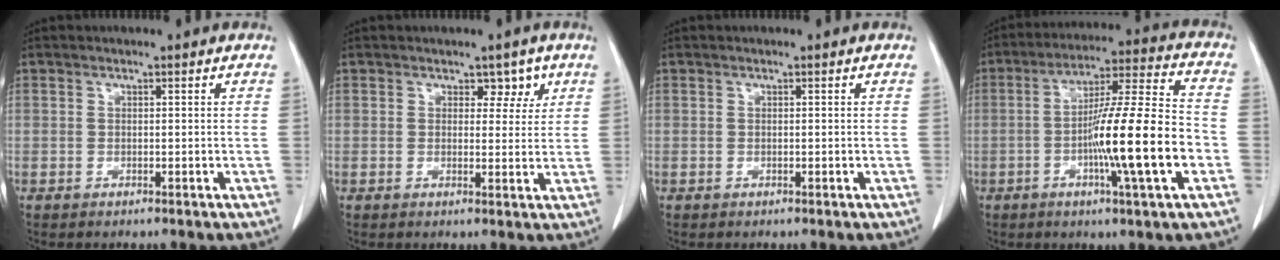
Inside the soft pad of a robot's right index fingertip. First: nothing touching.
{"total": 3.0, "force": [1.7, 1.9, 1.6], "torque": [-0.008, 0.003, 0.021]}
{"total": 0.0}
{"total": 16.2, "force": [-4.2, -0.2, 15.6], "torque": [-0.259, -0.003, -0.073]}